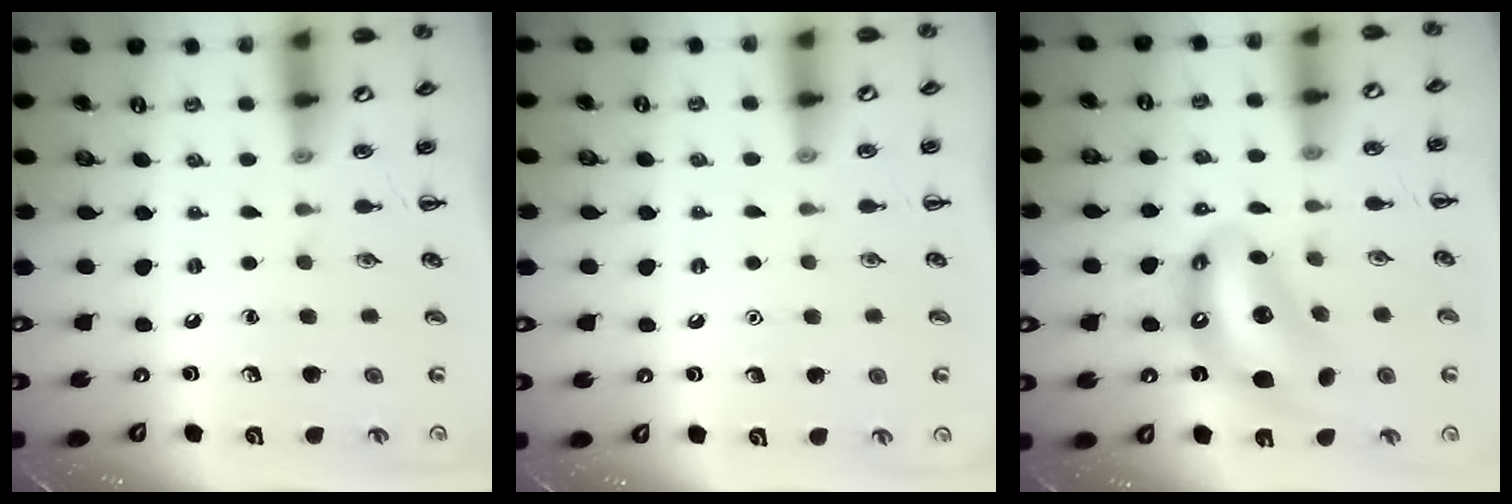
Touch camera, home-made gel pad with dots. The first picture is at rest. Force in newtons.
{"total": 1.5, "press": 1.5, "slide": 0.1}
{"total": 13.0, "press": 12.4, "slide": 3.9}